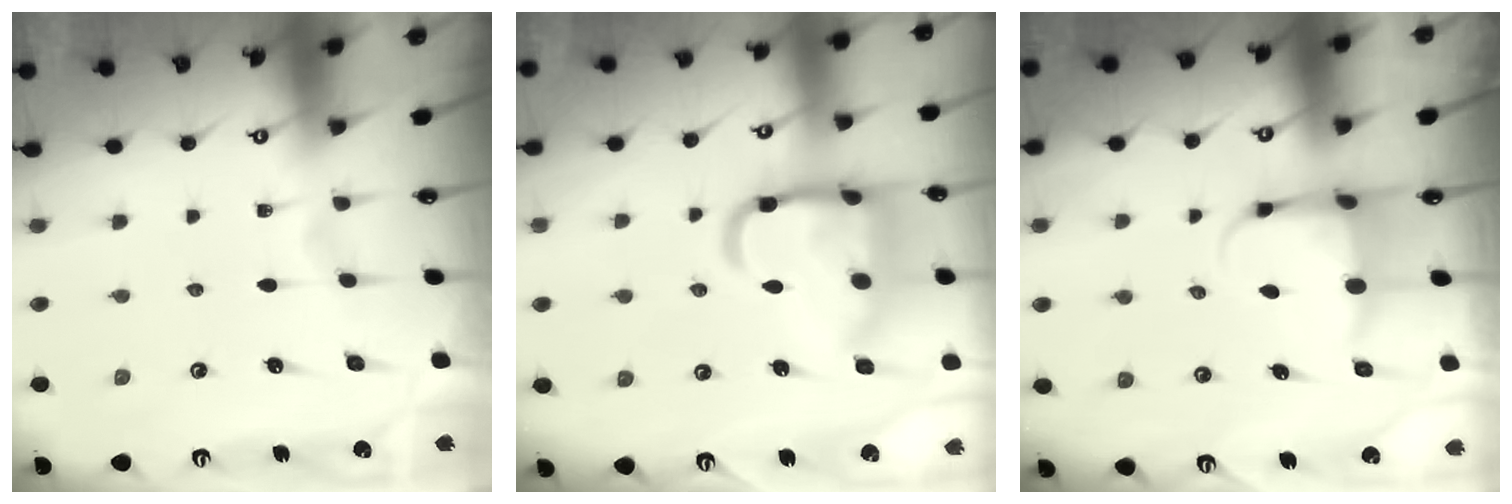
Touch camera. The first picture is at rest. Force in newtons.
{"total": 19.5, "press": 19.4, "slide": 1.8}
{"total": 5.0, "press": 4.9, "slide": 1.1}